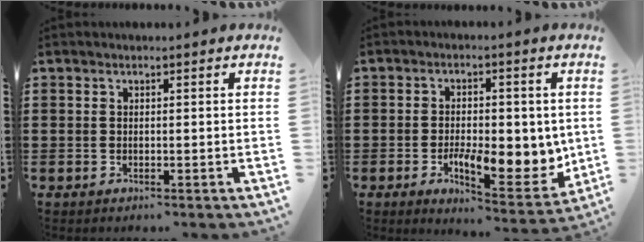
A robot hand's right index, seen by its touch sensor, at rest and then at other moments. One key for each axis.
{"total": 9.0, "fx": -1.7, "fy": 4.3, "fz": 7.7, "tx": -0.102, "ty": -0.008, "tz": -0.026}